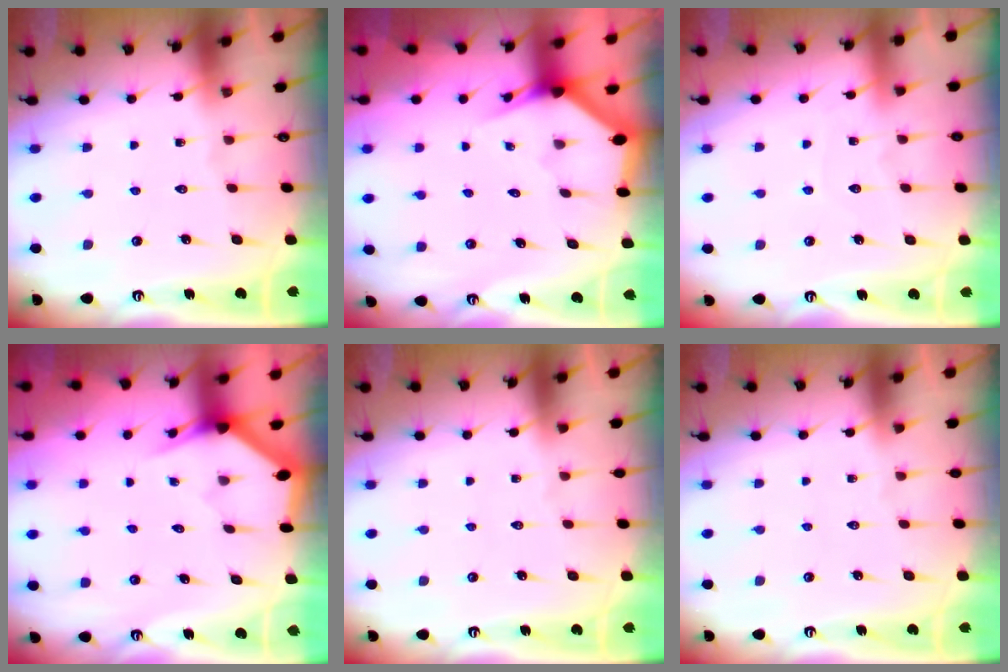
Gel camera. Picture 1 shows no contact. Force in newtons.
{"total": 2.9, "press": 2.9, "slide": 0.1}
{"total": 4.1, "press": 4.1, "slide": 0.4}
{"total": 2.9, "press": 2.9, "slide": 0.1}
{"total": 0.0}
{"total": 0.0}